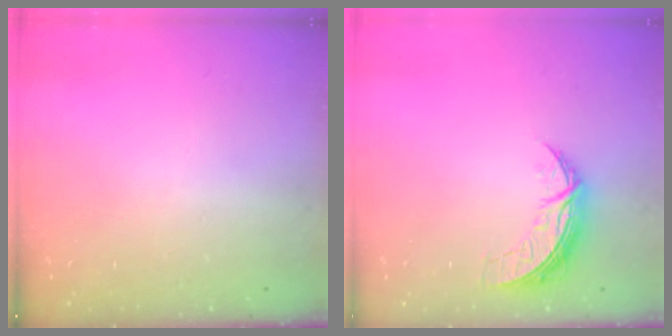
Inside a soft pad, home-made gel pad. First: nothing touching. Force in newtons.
{"total": 7.2, "press": 7.2, "slide": 0.2}